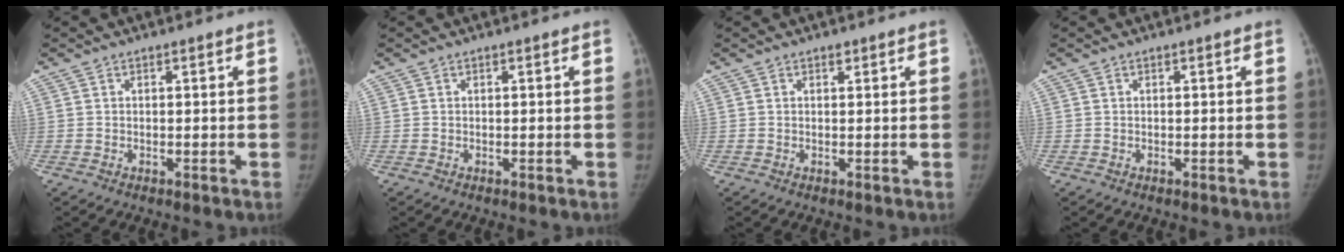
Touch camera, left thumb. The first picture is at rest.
{"total": 0.0}
{"total": 0.8, "force": [0.6, 0.4, 0.4], "torque": [-0.002, -0.003, 0.007]}
{"total": 0.0}